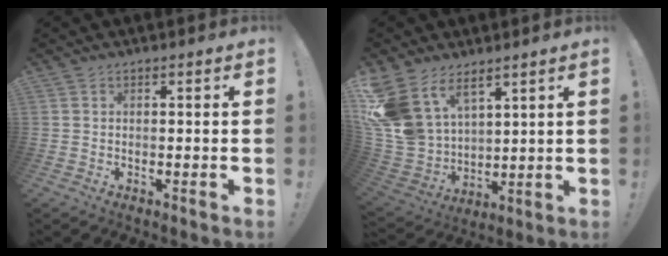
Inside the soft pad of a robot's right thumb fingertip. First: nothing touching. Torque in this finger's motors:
{"motor_torque": [0.46, 0.67, 1.39, 1.00, 0.19]}